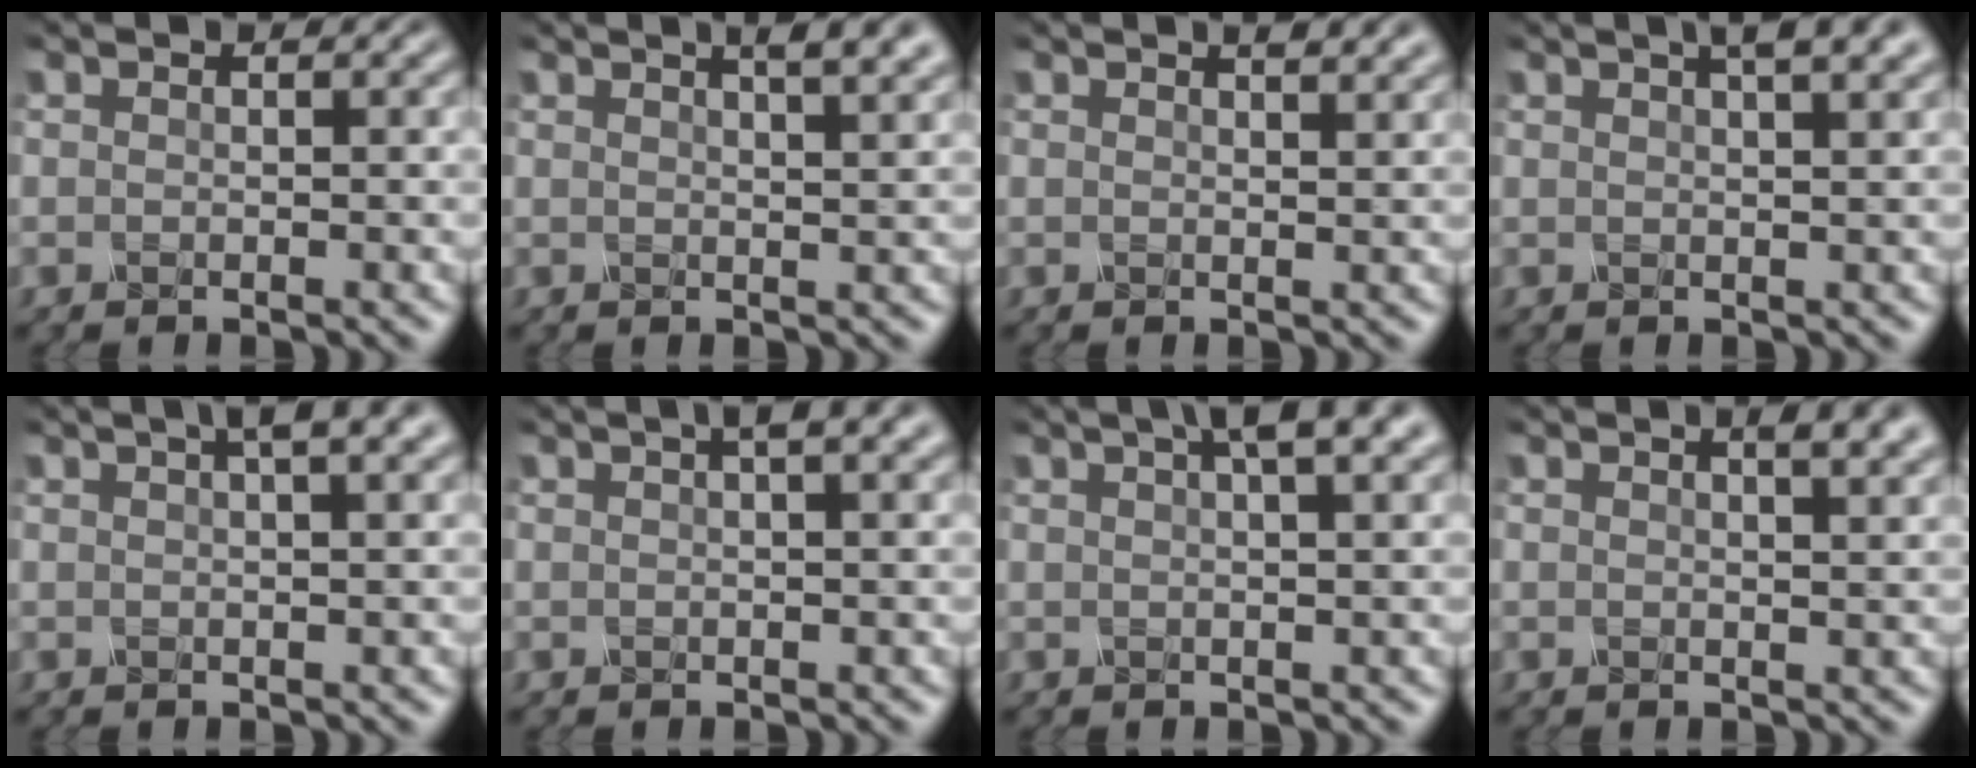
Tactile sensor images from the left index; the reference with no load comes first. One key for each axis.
{"total": 5.1, "fx": 3.1, "fy": 1.9, "fz": 3.5, "tx": -0.016, "ty": 0.029, "tz": 0.010}
{"total": 2.6, "fx": 1.9, "fy": 0.9, "fz": 1.6, "tx": -0.007, "ty": 0.010, "tz": 0.011}
{"total": 5.5, "fx": 3.2, "fy": 2.0, "fz": 3.9, "tx": -0.026, "ty": 0.029, "tz": 0.012}
{"total": 3.8, "fx": 2.2, "fy": 0.8, "fz": 3.0, "tx": -0.034, "ty": 0.011, "tz": 0.021}
{"total": 2.9, "fx": 1.5, "fy": 0.6, "fz": 2.4, "tx": -0.028, "ty": 0.005, "tz": 0.018}
{"total": 4.5, "fx": 2.7, "fy": 0.9, "fz": 3.5, "tx": -0.040, "ty": 0.016, "tz": 0.028}
{"total": 4.3, "fx": 2.4, "fy": 1.7, "fz": 3.1, "tx": -0.014, "ty": 0.021, "tz": 0.007}